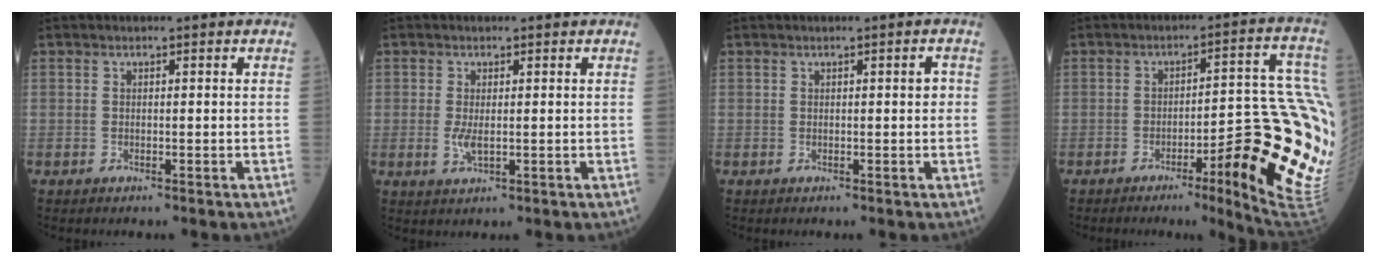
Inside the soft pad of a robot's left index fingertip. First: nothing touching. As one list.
[{"total": 2.3, "force": [-0.2, 1.0, 2.0], "torque": [-0.047, -0.005, 0.000]}, {"total": 1.1, "force": [0.1, 0.4, 1.0], "torque": [-0.010, 0.002, 0.001]}, {"total": 19.2, "force": [-4.5, 2.4, 18.5], "torque": [-0.145, 0.017, -0.045]}]